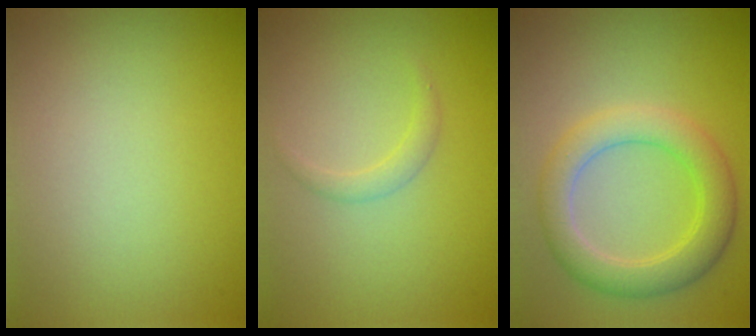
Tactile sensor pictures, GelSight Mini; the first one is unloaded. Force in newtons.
{"total": 1.1, "press": 1.1, "slide": 0.1}
{"total": 4.5, "press": 4.5, "slide": 0.3}